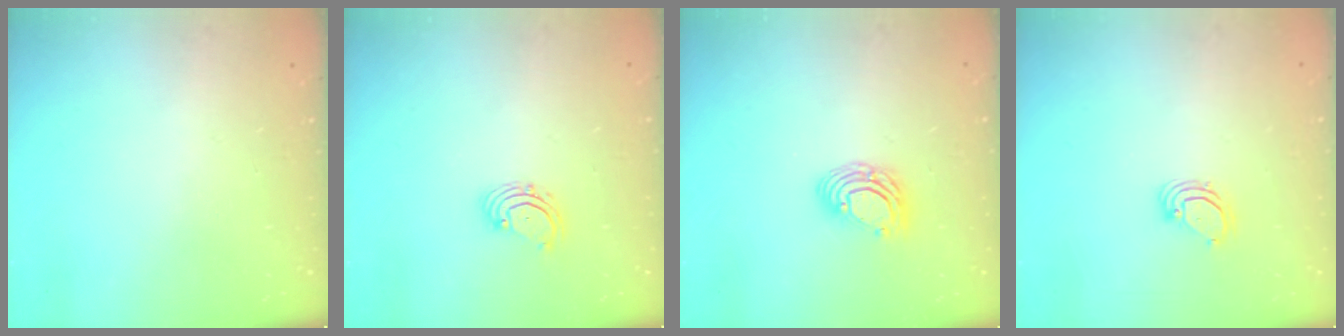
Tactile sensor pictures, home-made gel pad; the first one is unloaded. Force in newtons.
{"total": 2.6, "press": 2.5, "slide": 0.6}
{"total": 9.5, "press": 9.4, "slide": 1.6}
{"total": 3.7, "press": 3.7, "slide": 0.2}